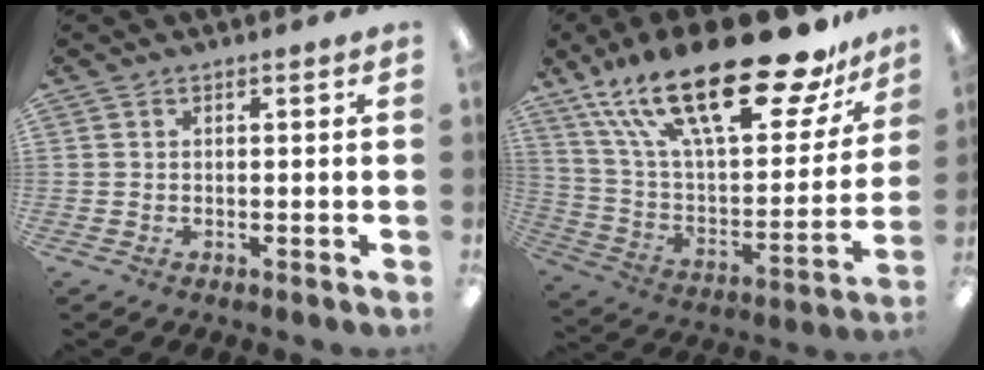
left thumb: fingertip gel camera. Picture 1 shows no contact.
{"total": 30.2, "force": [19.5, 10.6, 20.5], "torque": [-0.367, -0.119, 0.327]}